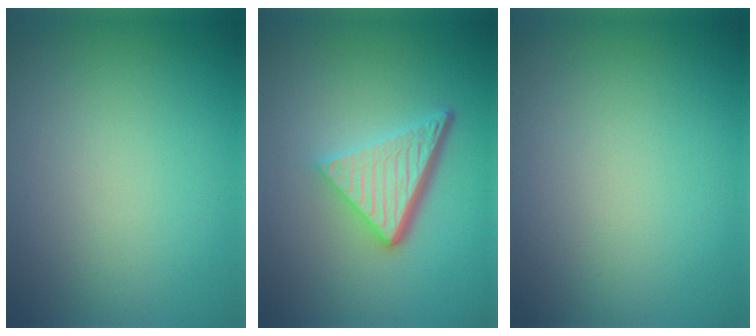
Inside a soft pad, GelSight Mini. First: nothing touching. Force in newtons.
{"total": 5.4, "press": 3.6, "slide": 4.0}
{"total": 0.0}